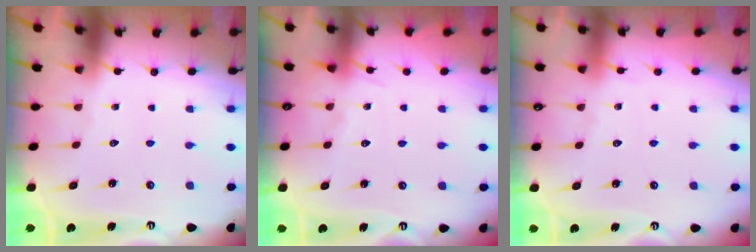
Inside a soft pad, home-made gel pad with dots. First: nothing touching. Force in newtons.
{"total": 4.8, "press": 4.8, "slide": 0.5}
{"total": 2.6, "press": 2.6, "slide": 0.5}